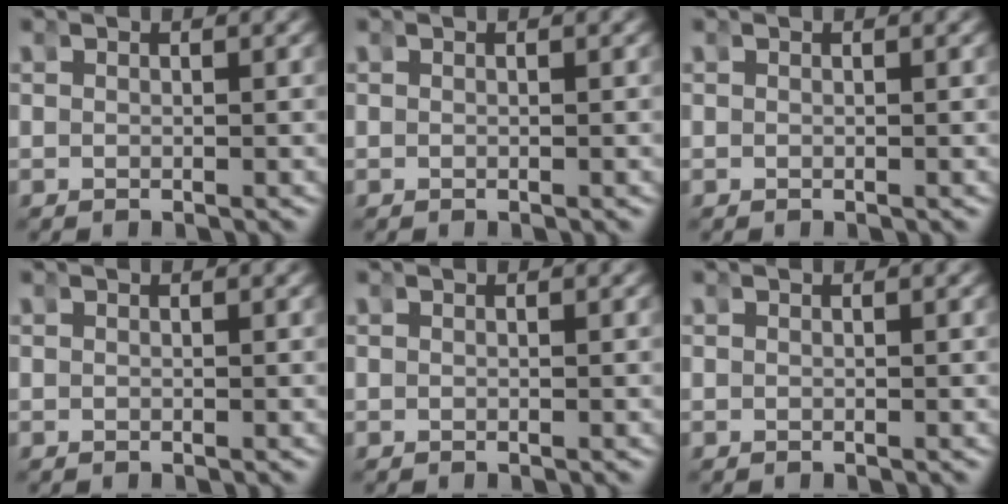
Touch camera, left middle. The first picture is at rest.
{"total": 0.0}
{"total": 0.0}
{"total": 0.0}
{"total": 0.0}
{"total": 0.0}